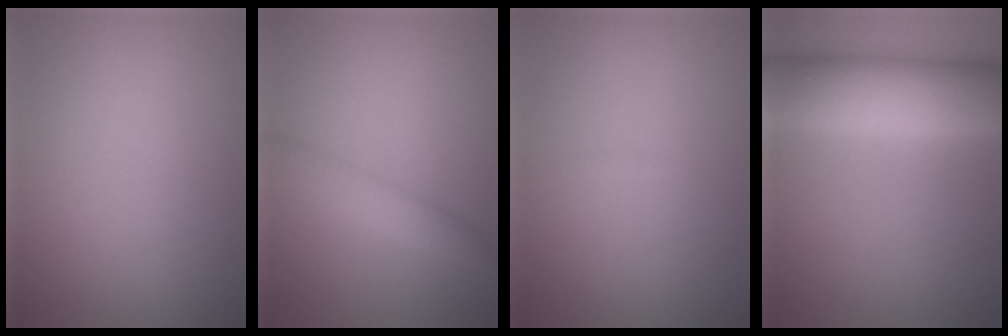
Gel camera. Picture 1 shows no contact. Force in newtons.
{"total": 3.0, "press": 3.0, "slide": 0.1}
{"total": 0.0}
{"total": 9.8, "press": 9.8, "slide": 0.3}